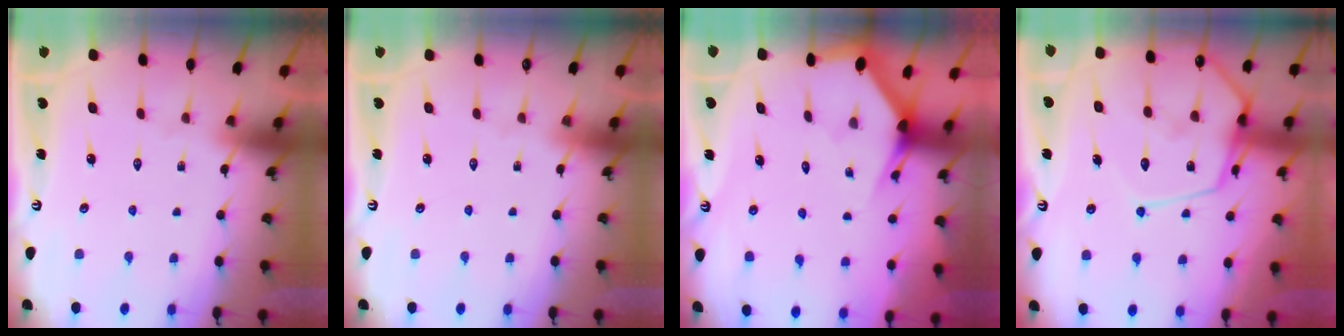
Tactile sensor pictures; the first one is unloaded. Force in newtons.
{"total": 0.0}
{"total": 2.7, "press": 2.7, "slide": 0.1}
{"total": 15.3, "press": 15.2, "slide": 1.5}